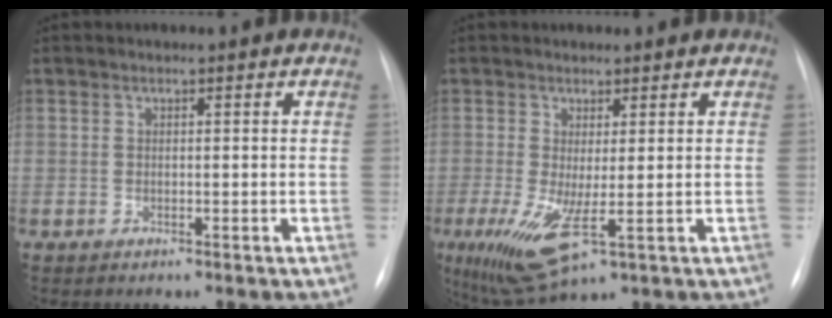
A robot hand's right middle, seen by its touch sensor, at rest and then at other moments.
{"total": 7.1, "force": [-1.4, 1.4, 6.8], "torque": [-0.141, -0.025, -0.016]}